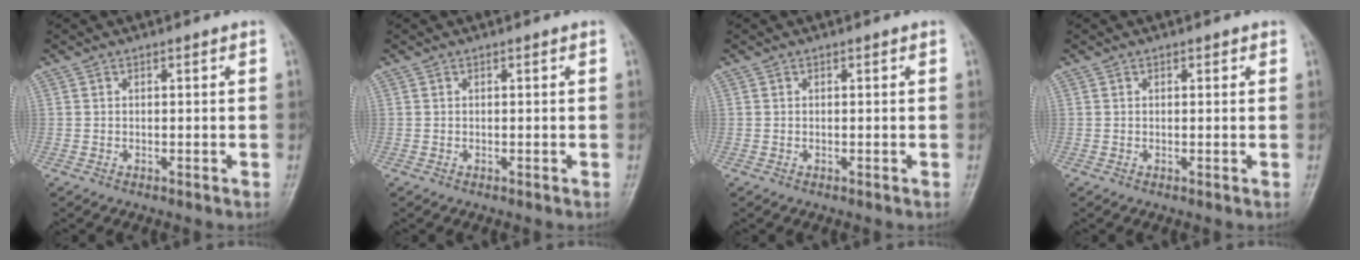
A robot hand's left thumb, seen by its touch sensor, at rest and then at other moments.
{"total": 0.0}
{"total": 0.0}
{"total": 0.8, "force": [0.5, 0.5, 0.4], "torque": [0.002, -0.001, 0.003]}